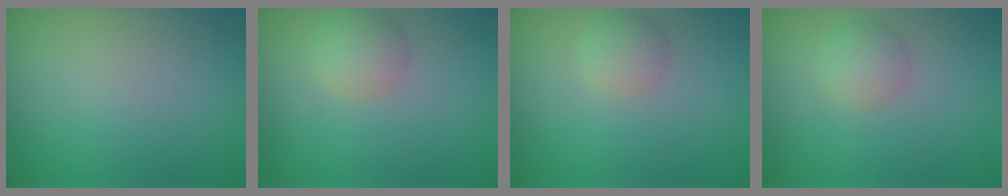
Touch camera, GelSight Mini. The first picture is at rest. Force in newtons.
{"total": 2.5, "press": 2.5, "slide": 0.1}
{"total": 1.9, "press": 1.9, "slide": 0.1}
{"total": 2.2, "press": 2.2, "slide": 0.0}